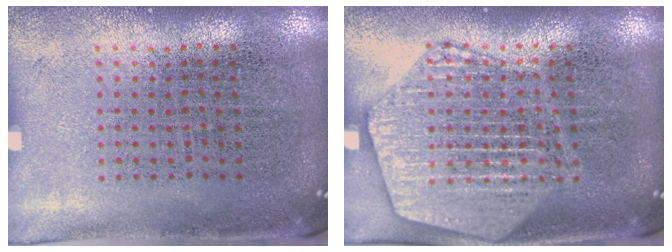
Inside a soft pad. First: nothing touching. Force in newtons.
{"total": 3.5, "press": 3.5, "slide": 0.5}